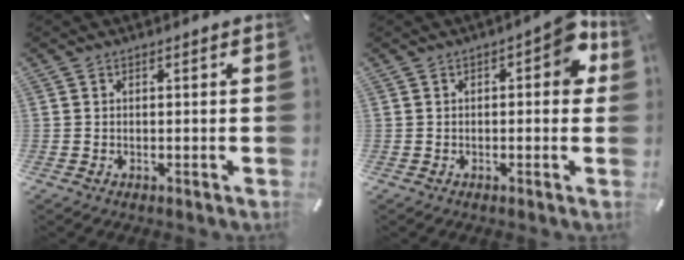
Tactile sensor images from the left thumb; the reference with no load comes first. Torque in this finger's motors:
{"motor_torque": [0.70, 1.65, 0.49, -0.54, 0.22]}